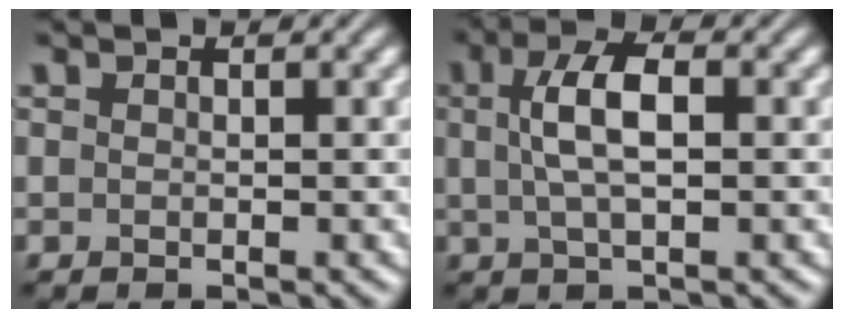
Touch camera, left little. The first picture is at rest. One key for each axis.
{"total": 4.4, "fx": 0.7, "fy": 1.6, "fz": 4.1, "tx": -0.080, "ty": 0.010, "tz": 0.009}